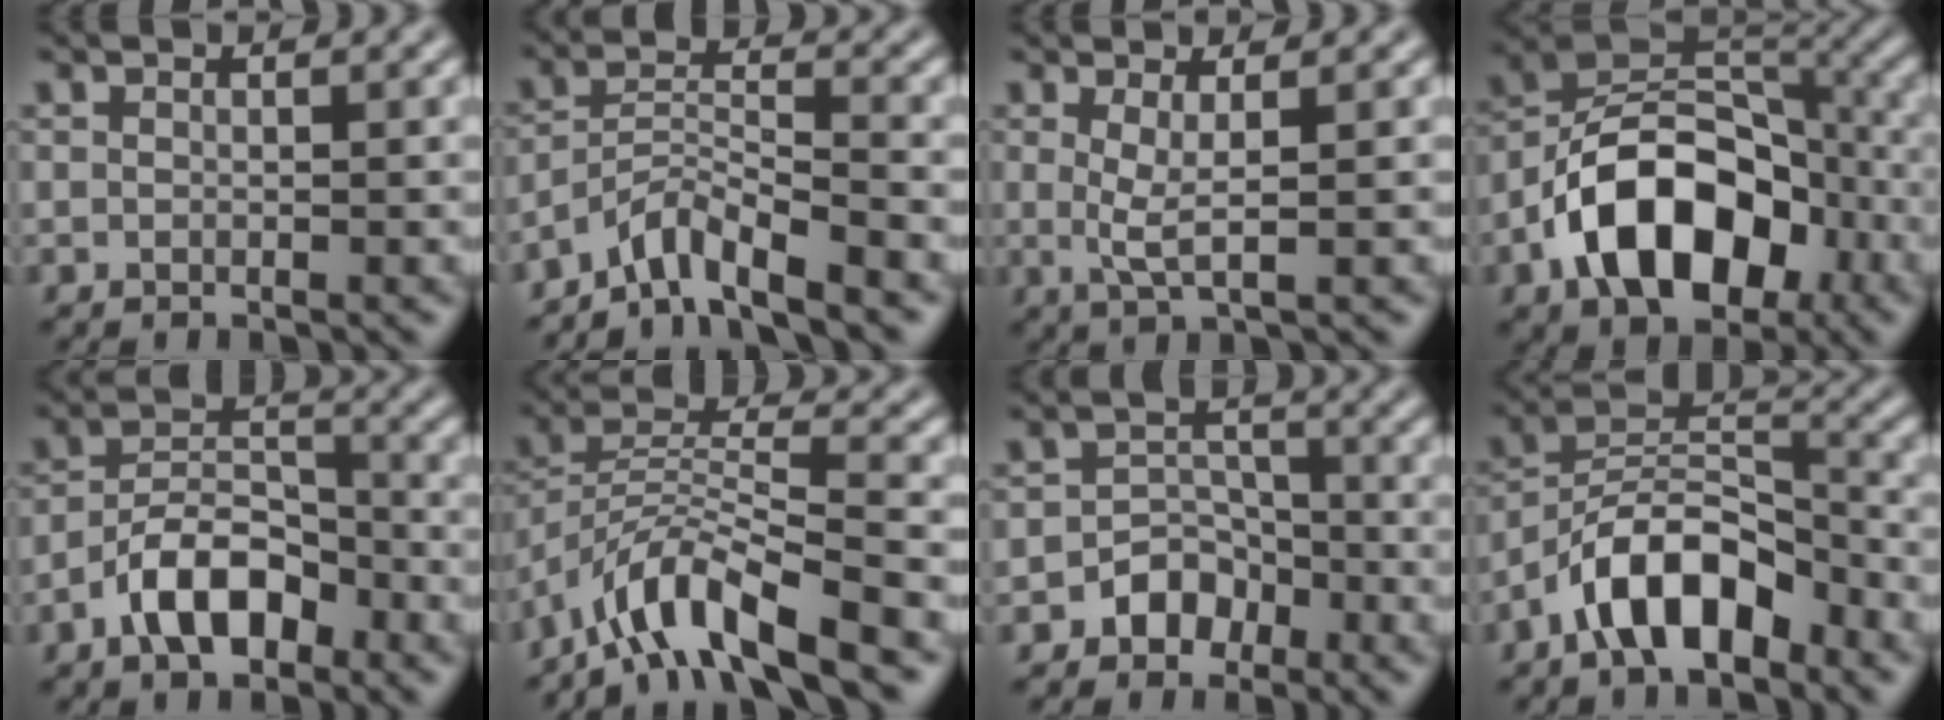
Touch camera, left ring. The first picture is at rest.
{"total": 4.9, "force": [-4.2, 0.6, 2.3], "torque": [-0.035, 0.005, -0.084]}
{"total": 2.2, "force": [0.4, 0.4, 2.1], "torque": [-0.046, -0.006, 0.009]}
{"total": 11.5, "force": [-4.9, 7.0, 7.7], "torque": [-0.126, 0.007, -0.093]}
{"total": 5.7, "force": [-3.3, 2.9, 3.7], "torque": [-0.058, 0.011, -0.065]}
{"total": 8.5, "force": [-6.3, 1.8, 5.4], "torque": [-0.090, 0.005, -0.126]}
{"total": 3.1, "force": [-1.9, 2.3, 0.9], "torque": [0.006, 0.013, -0.033]}
{"total": 7.8, "force": [-4.7, 3.4, 5.2], "torque": [-0.081, 0.014, -0.094]}